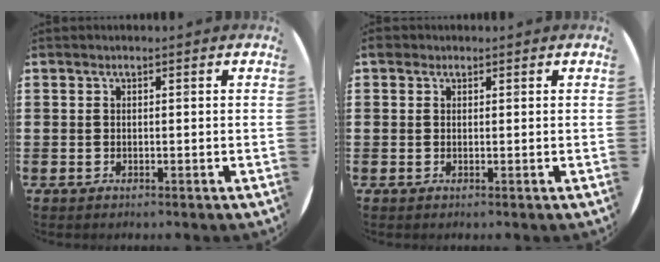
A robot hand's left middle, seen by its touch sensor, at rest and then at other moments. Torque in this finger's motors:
{"motor_torque": [-0.03, -0.03, 0.00, 0.00]}